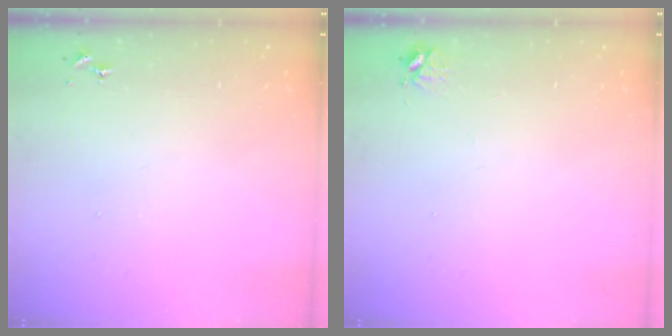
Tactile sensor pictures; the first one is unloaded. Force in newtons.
{"total": 4.7, "press": 4.7, "slide": 0.6}